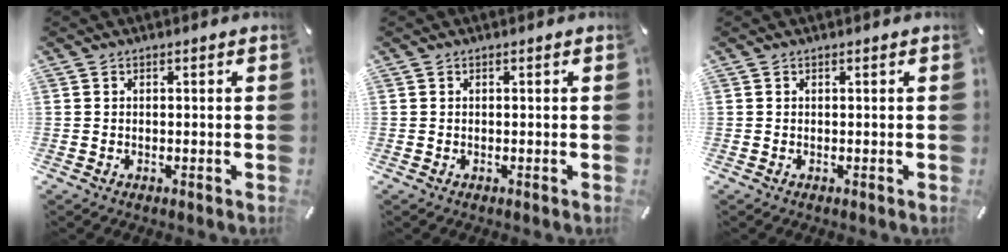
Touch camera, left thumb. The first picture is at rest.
{"total": 0.0}
{"total": 0.0}